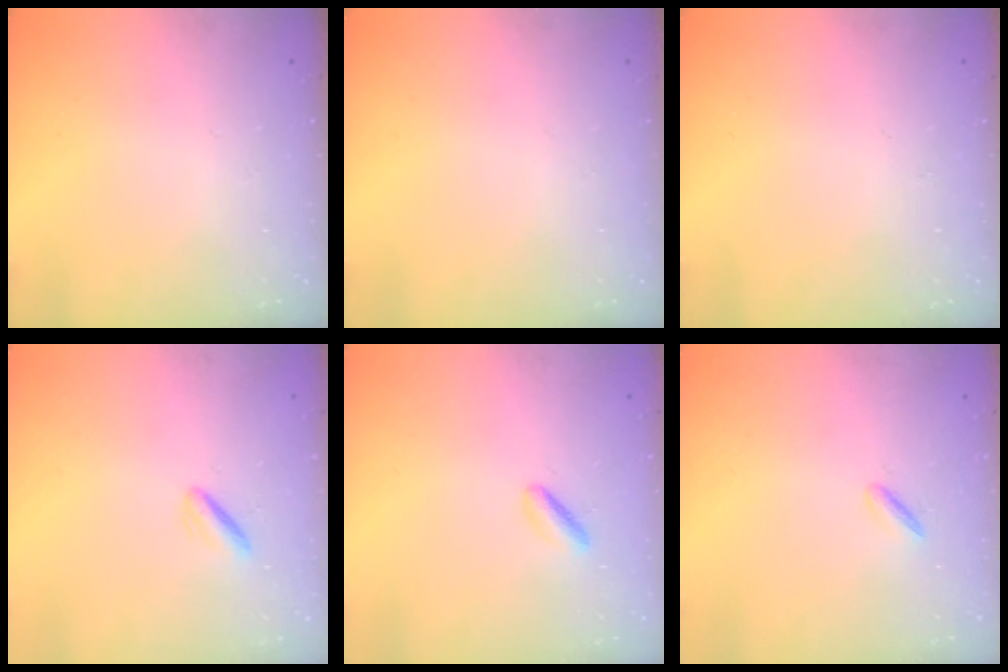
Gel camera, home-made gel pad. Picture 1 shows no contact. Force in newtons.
{"total": 0.0}
{"total": 0.0}
{"total": 1.2, "press": 0.8, "slide": 0.8}
{"total": 3.0, "press": 2.9, "slide": 0.8}
{"total": 2.2, "press": 2.1, "slide": 0.6}